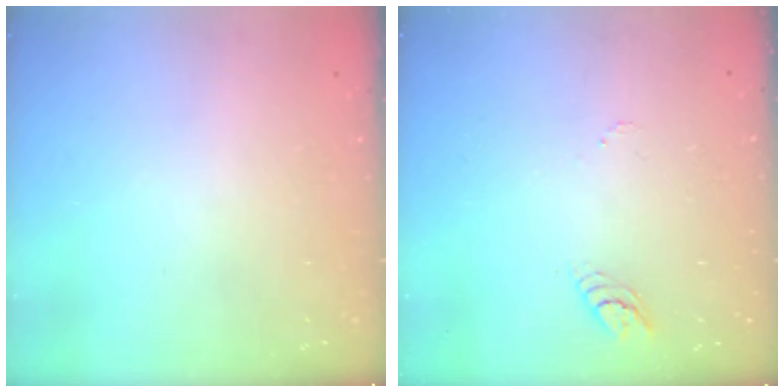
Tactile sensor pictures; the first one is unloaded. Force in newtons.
{"total": 3.4, "press": 3.4, "slide": 0.4}